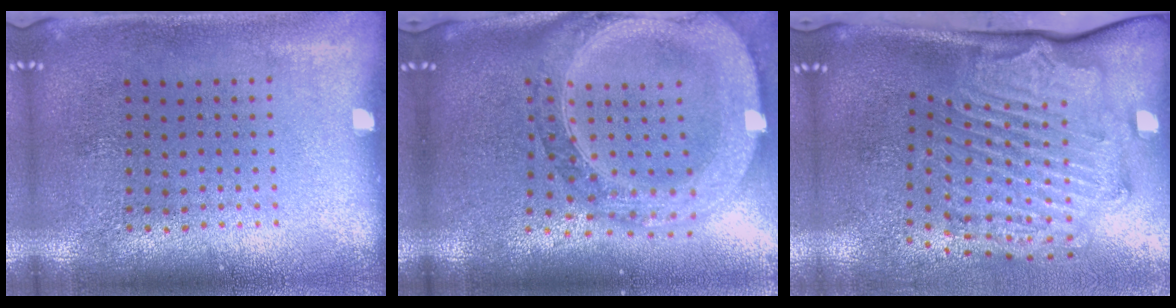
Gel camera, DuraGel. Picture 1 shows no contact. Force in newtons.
{"total": 3.5, "press": 2.8, "slide": 2.0}
{"total": 2.5, "press": 2.2, "slide": 1.2}